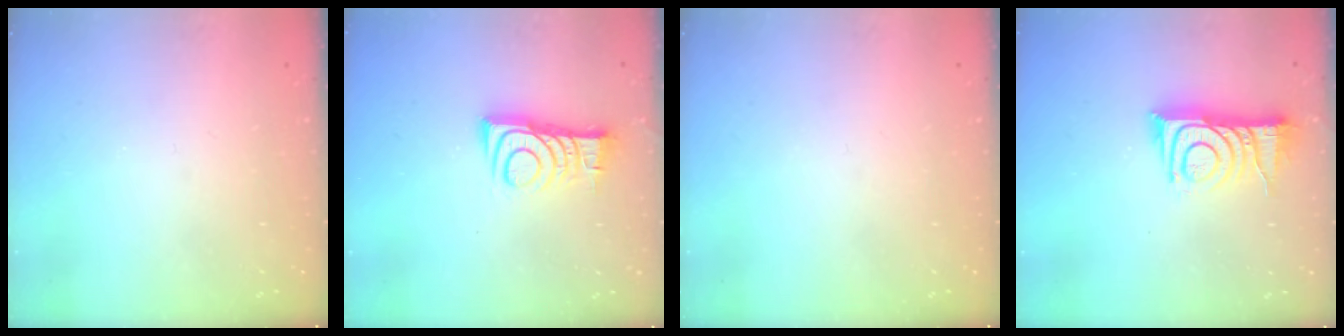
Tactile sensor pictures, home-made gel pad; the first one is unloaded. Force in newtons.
{"total": 10.7, "press": 10.7, "slide": 0.4}
{"total": 0.0}
{"total": 11.6, "press": 11.6, "slide": 0.3}